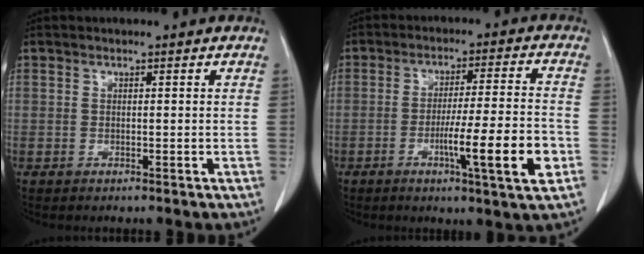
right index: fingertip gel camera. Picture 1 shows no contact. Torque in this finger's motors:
{"motor_torque": [0.94, -0.27, 0.31, 0.08]}